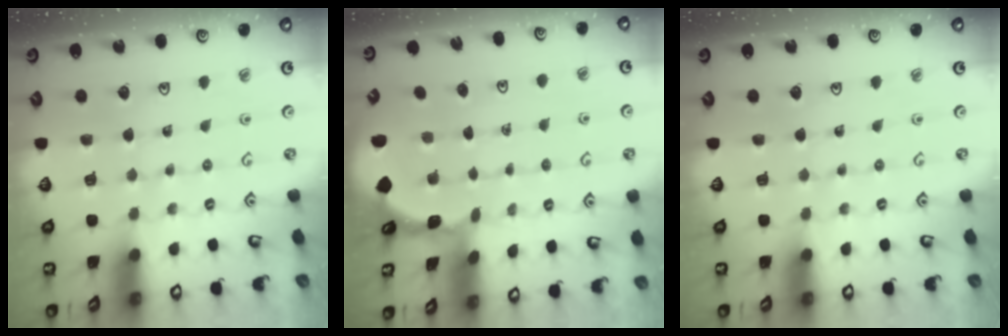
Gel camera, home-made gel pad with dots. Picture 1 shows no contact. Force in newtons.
{"total": 1.1, "press": 1.0, "slide": 0.1}
{"total": 0.0}